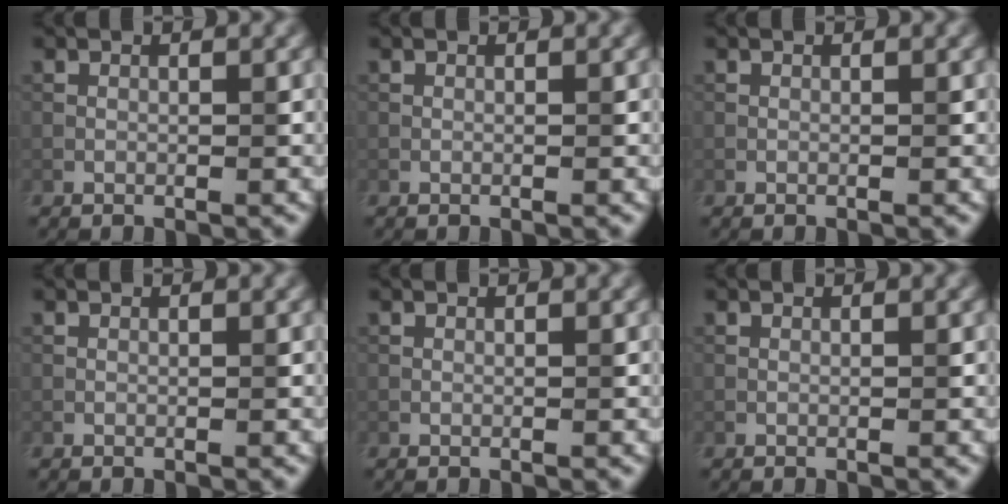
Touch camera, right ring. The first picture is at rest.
{"total": 0.0}
{"total": 0.0}
{"total": 0.0}
{"total": 0.0}
{"total": 0.0}